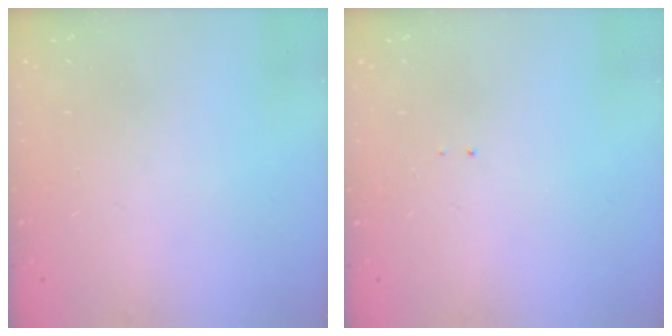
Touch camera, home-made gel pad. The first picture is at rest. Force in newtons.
{"total": 0.7, "press": 0.7, "slide": 0.1}